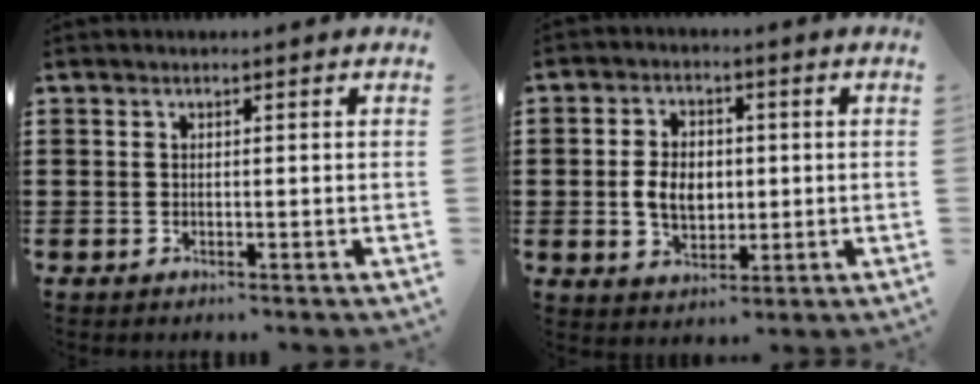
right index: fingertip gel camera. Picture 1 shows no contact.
{"total": 5.6, "force": [-0.2, 3.8, 4.1], "torque": [-0.081, 0.005, -0.009]}